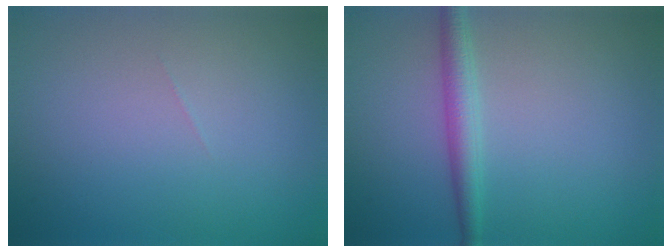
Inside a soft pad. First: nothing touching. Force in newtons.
{"total": 2.4, "press": 2.4, "slide": 0.1}